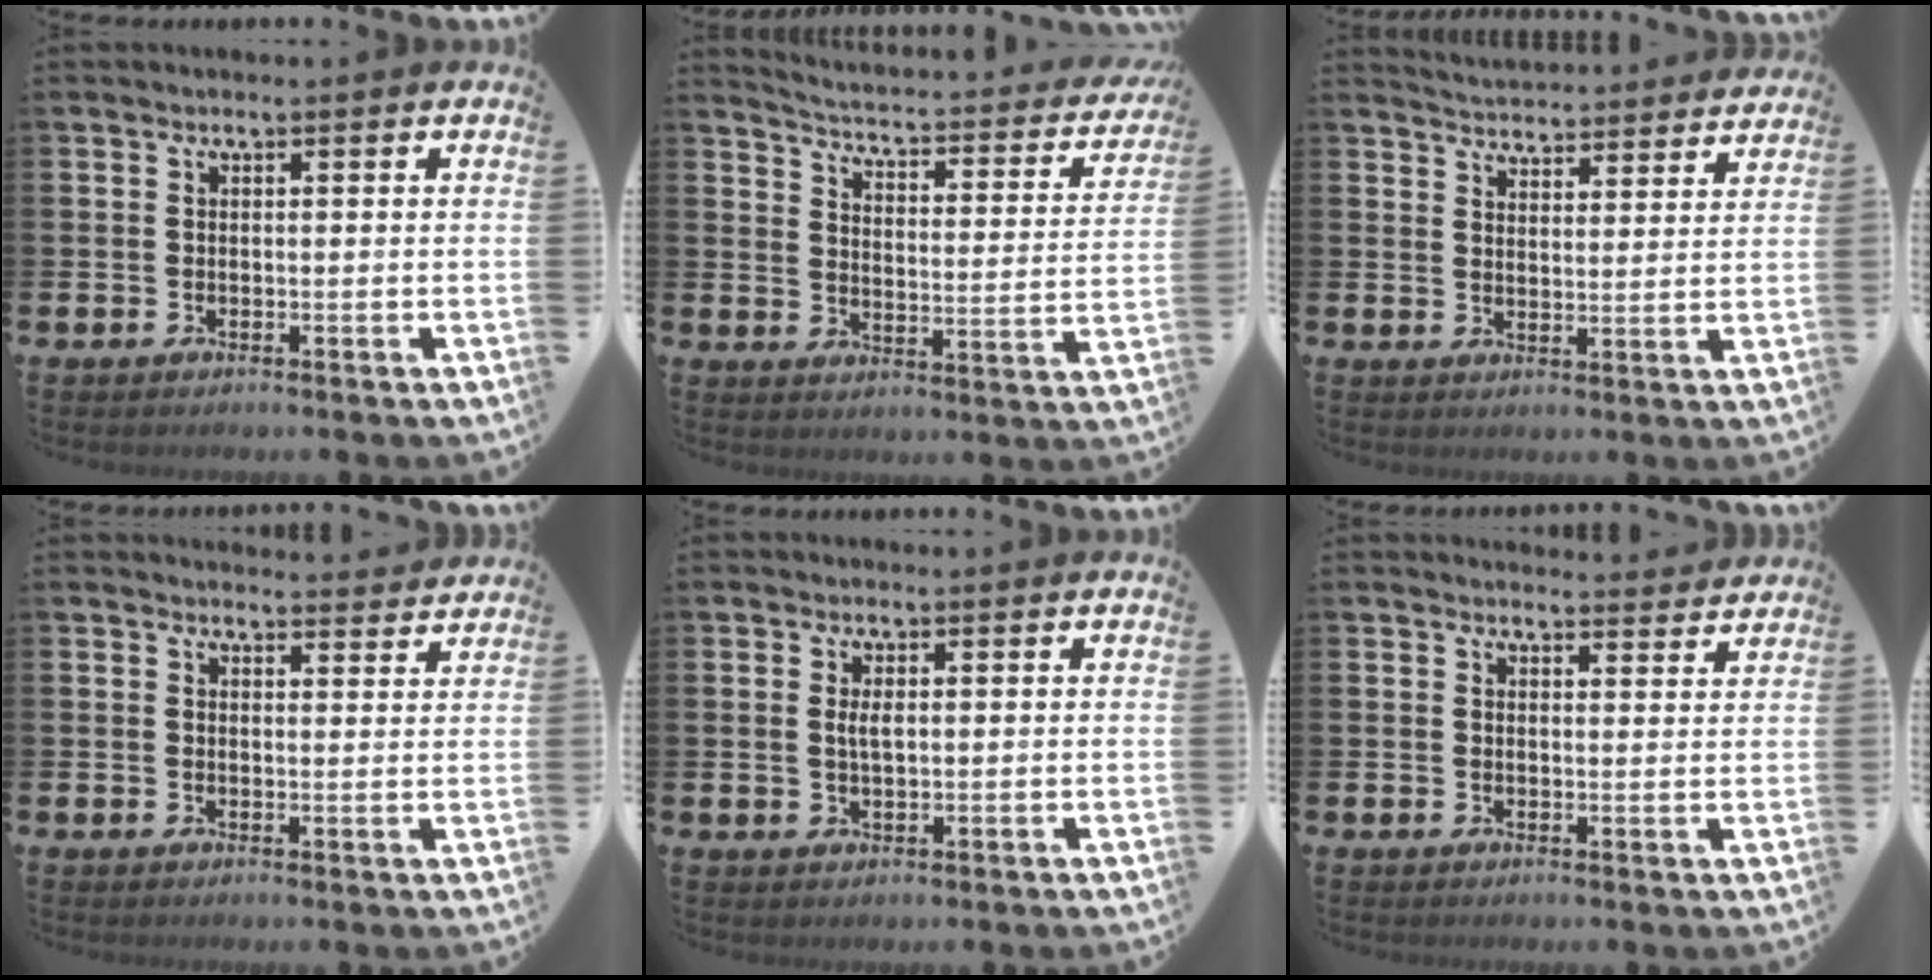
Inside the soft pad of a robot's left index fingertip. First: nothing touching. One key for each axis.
{"total": 2.8, "fx": 2.6, "fy": 0.5, "fz": 1.0, "tx": -0.040, "ty": -0.035, "tz": 0.030}
{"total": 4.9, "fx": 4.9, "fy": 0.3, "fz": -0.3, "tx": -0.005, "ty": -0.038, "tz": 0.087}
{"total": 2.7, "fx": 2.7, "fy": 0.4, "fz": -0.1, "tx": 0.005, "ty": -0.019, "tz": 0.047}
{"total": 1.9, "fx": 0.5, "fy": 0.7, "fz": 1.7, "tx": -0.032, "ty": 0.003, "tz": 0.006}
{"total": 2.8, "fx": 2.7, "fy": 0.4, "fz": 0.0, "tx": 0.004, "ty": -0.018, "tz": 0.047}